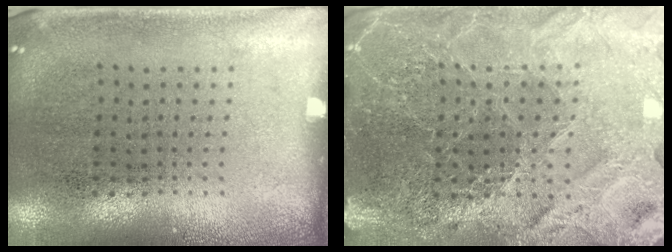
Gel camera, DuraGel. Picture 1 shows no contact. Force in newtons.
{"total": 4.4, "press": 4.1, "slide": 1.7}